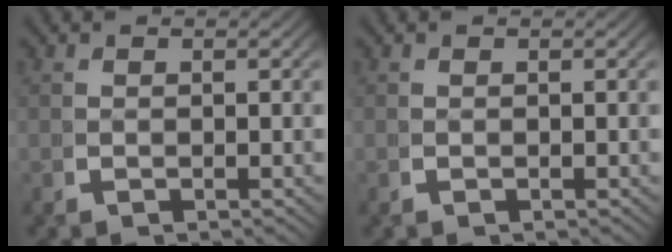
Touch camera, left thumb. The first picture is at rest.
{"total": 0.0}